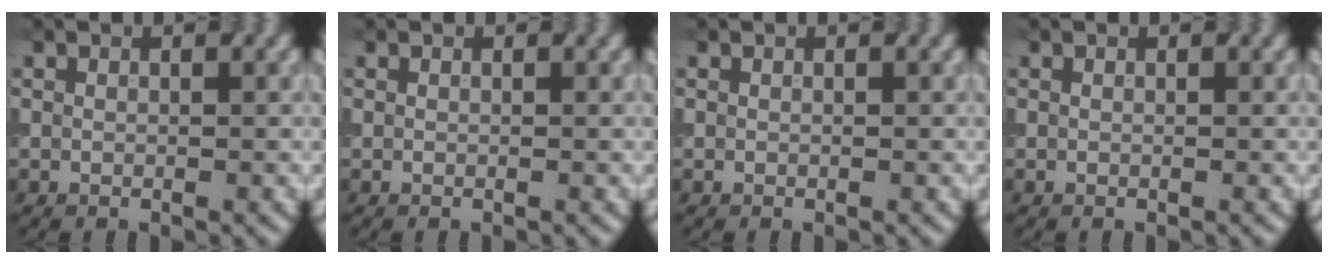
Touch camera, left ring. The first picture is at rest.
{"total": 0.0}
{"total": 0.0}
{"total": 0.0}